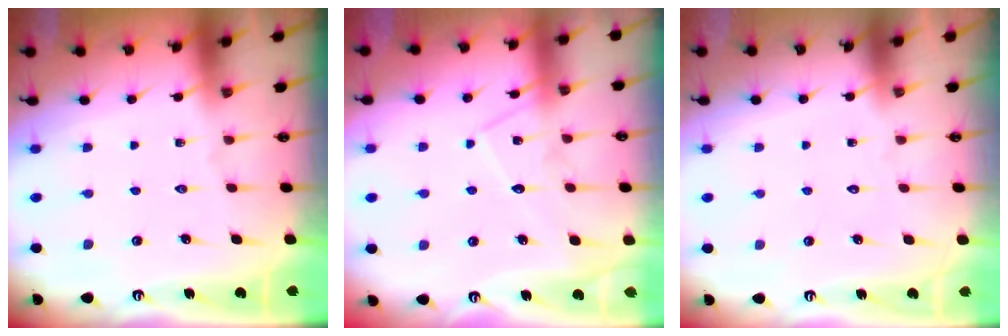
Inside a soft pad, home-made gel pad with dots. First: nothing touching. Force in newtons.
{"total": 9.5, "press": 9.5, "slide": 0.6}
{"total": 1.5, "press": 1.5, "slide": 0.0}